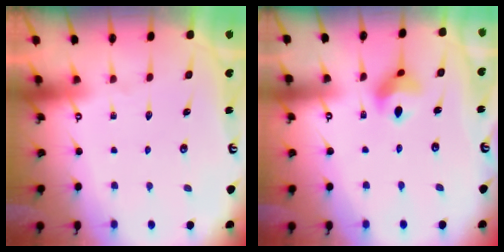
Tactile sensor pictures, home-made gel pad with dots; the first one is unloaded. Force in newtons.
{"total": 8.5, "press": 8.4, "slide": 1.0}